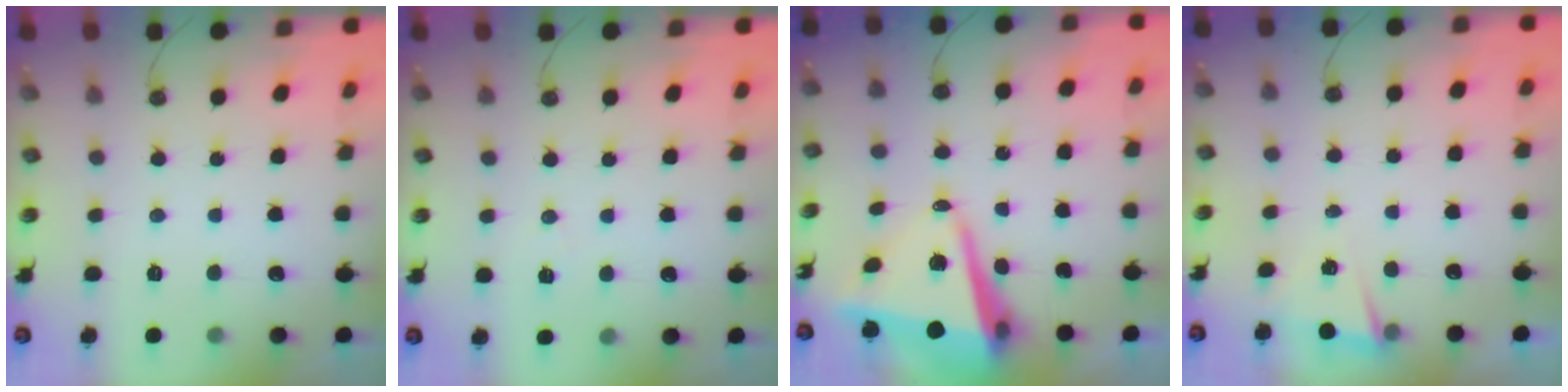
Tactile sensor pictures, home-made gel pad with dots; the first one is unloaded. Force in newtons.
{"total": 4.3, "press": 3.2, "slide": 2.8}
{"total": 10.2, "press": 10.2, "slide": 0.8}
{"total": 2.8, "press": 2.6, "slide": 1.0}